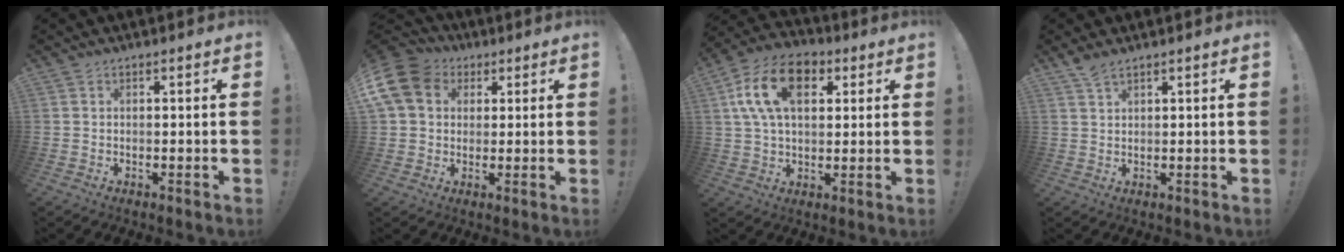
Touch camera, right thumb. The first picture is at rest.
{"total": 13.1, "force": [3.6, 10.5, 6.9], "torque": [-0.134, -0.005, 0.074]}
{"total": 17.1, "force": [5.7, 10.7, 12.0], "torque": [-0.215, -0.003, 0.103]}
{"total": 2.8, "force": [2.2, 0.6, 1.7], "torque": [-0.033, -0.012, 0.039]}